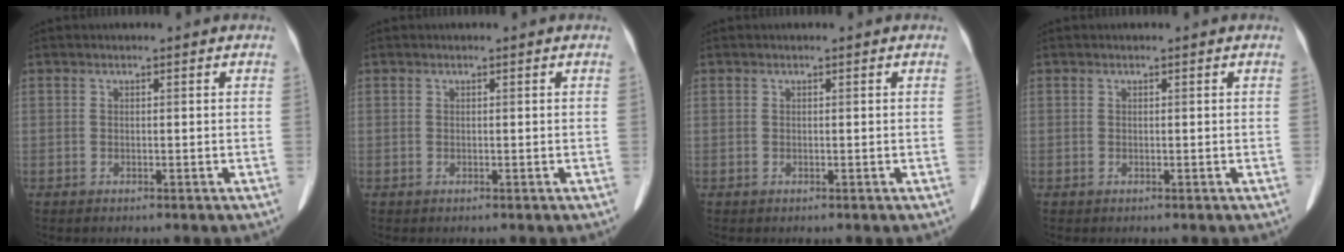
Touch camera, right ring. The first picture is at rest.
{"total": 0.0}
{"total": 0.0}
{"total": 0.0}